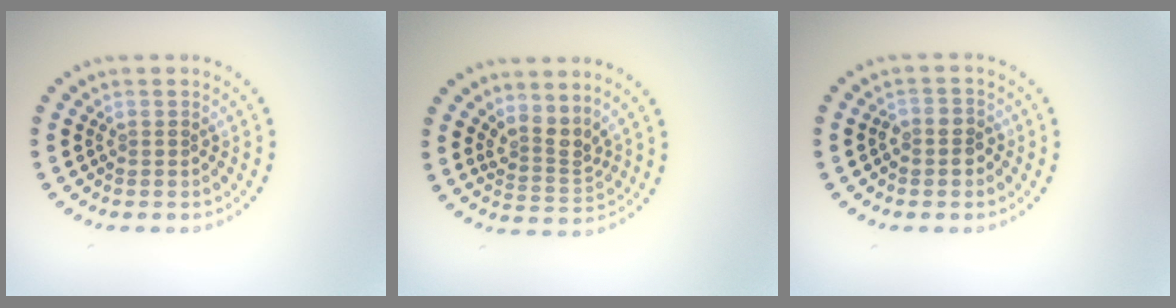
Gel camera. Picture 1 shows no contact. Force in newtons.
{"total": 2.6, "press": 1.7, "slide": 2.0}
{"total": 2.0, "press": 1.8, "slide": 0.8}